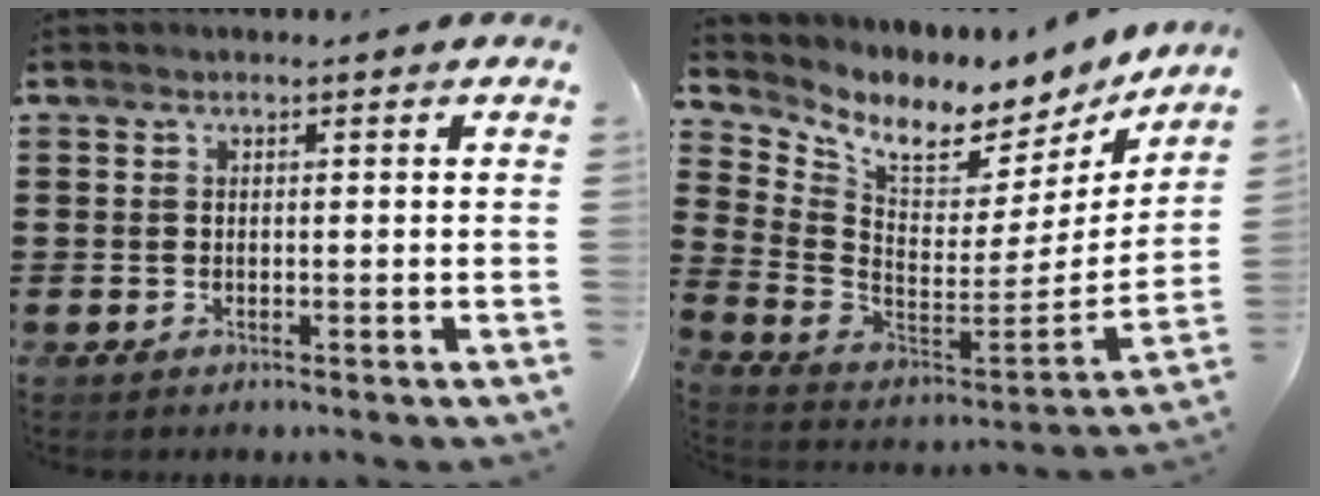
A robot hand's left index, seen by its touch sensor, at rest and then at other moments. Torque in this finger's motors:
{"motor_torque": [2.14, 0.00, 0.44, 0.11]}